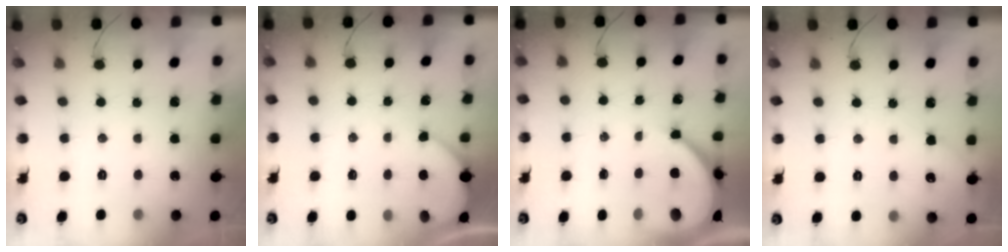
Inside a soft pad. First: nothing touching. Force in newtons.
{"total": 2.9, "press": 2.9, "slide": 0.4}
{"total": 10.0, "press": 9.9, "slide": 1.3}
{"total": 2.2, "press": 2.1, "slide": 0.3}